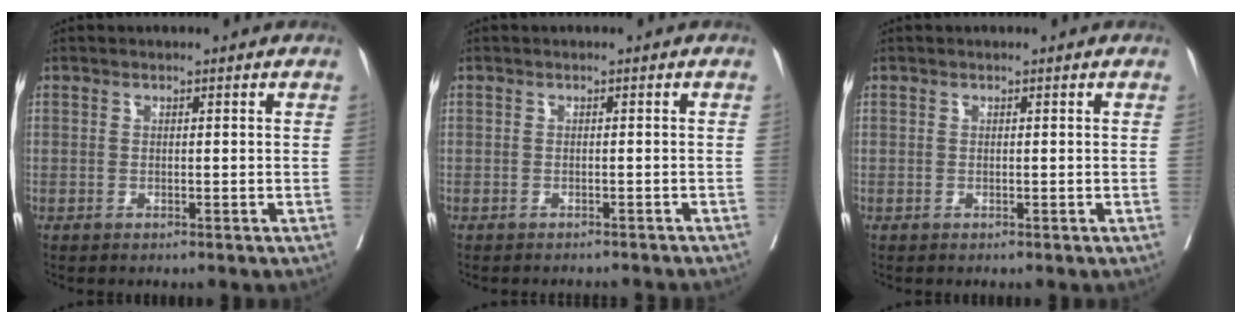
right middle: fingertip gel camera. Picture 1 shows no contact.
{"total": 5.5, "force": [-5.3, 0.8, 1.2], "torque": [-0.014, -0.009, -0.057]}
{"total": 0.0}